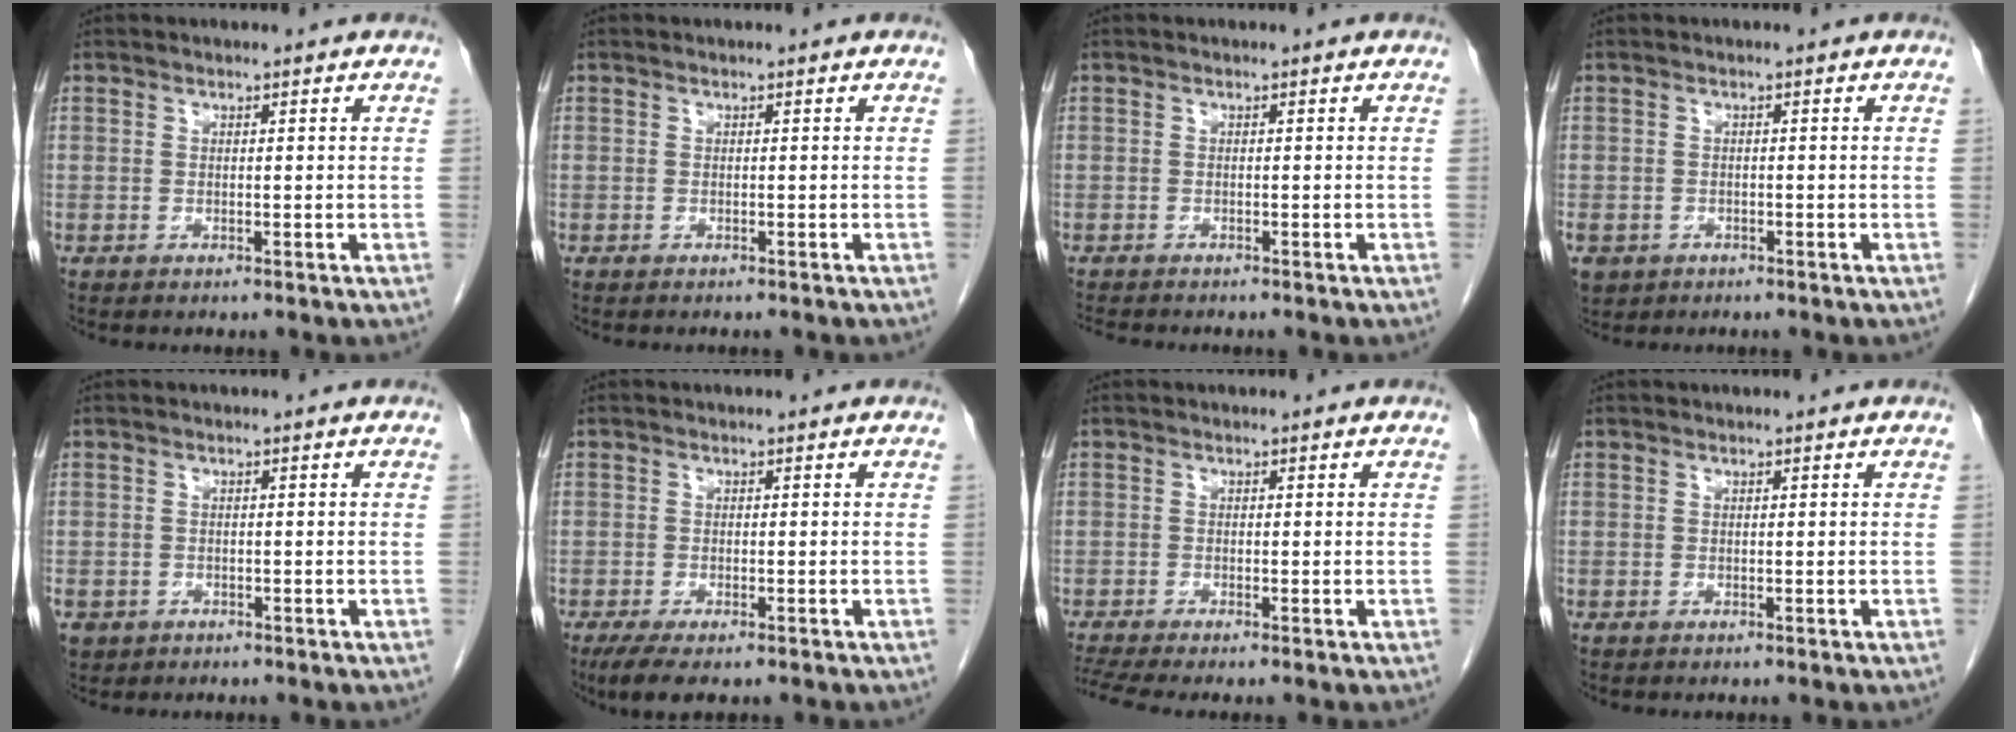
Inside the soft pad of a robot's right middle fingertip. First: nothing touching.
{"total": 1.3, "force": [-1.1, 0.3, 0.5], "torque": [-0.011, -0.002, -0.014]}
{"total": 2.9, "force": [-2.6, 0.5, 1.1], "torque": [-0.019, -0.007, -0.040]}
{"total": 5.8, "force": [-2.9, 4.6, 1.9], "torque": [-0.055, -0.006, -0.042]}
{"total": 4.0, "force": [-2.2, 3.1, 1.2], "torque": [-0.029, -0.002, -0.034]}
{"total": 3.9, "force": [-2.7, 1.2, 2.5], "torque": [-0.049, -0.010, -0.042]}
{"total": 3.6, "force": [-3.0, -0.3, 2.0], "torque": [-0.044, -0.009, -0.057]}
{"total": 0.0}